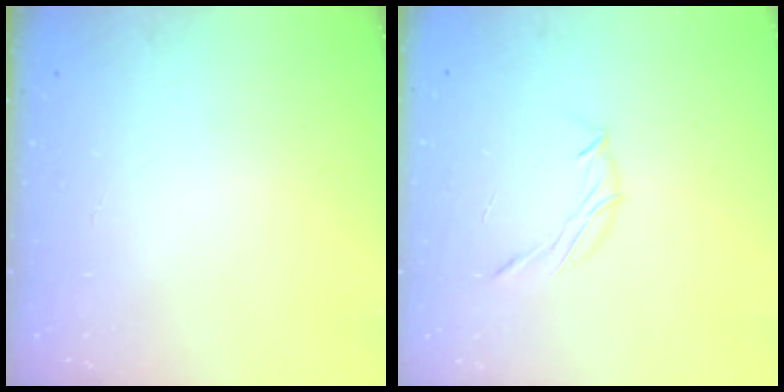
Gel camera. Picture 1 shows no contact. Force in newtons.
{"total": 6.9, "press": 6.7, "slide": 1.7}